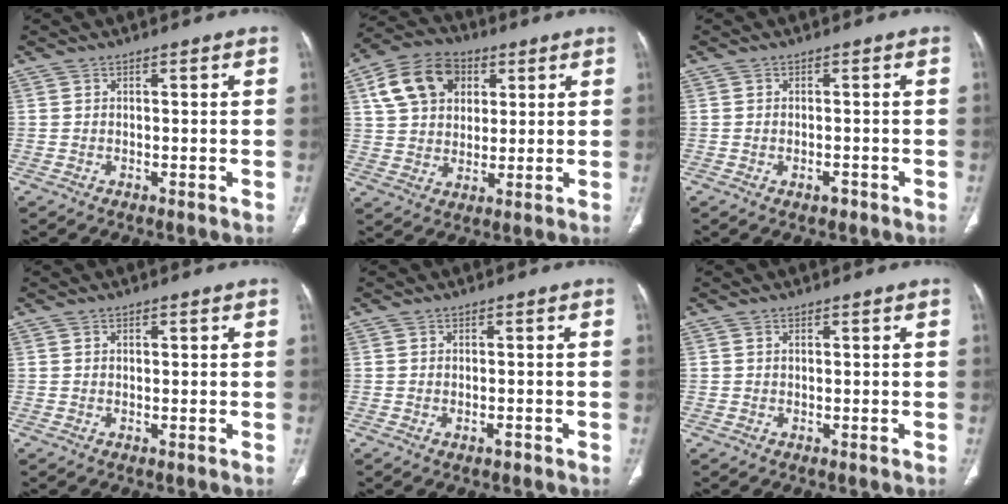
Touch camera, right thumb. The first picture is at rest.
{"total": 13.6, "force": [4.8, 10.0, 7.9], "torque": [-0.122, 0.003, 0.081]}
{"total": 1.6, "force": [-0.9, 0.9, 1.1], "torque": [-0.017, 0.006, -0.010]}
{"total": 0.6, "force": [0.2, 0.4, 0.5], "torque": [-0.010, 0.000, 0.004]}
{"total": 1.2, "force": [-0.6, 0.6, 0.8], "torque": [-0.014, 0.005, -0.007]}
{"total": 0.0}